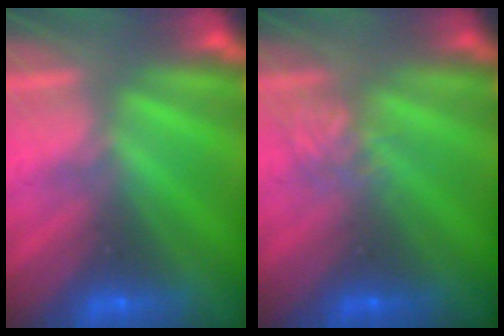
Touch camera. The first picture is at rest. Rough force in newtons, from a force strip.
{"total": 2.1}